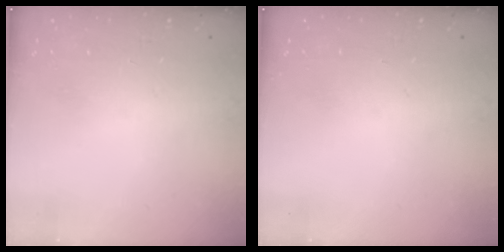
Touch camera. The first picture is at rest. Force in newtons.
{"total": 0.0}